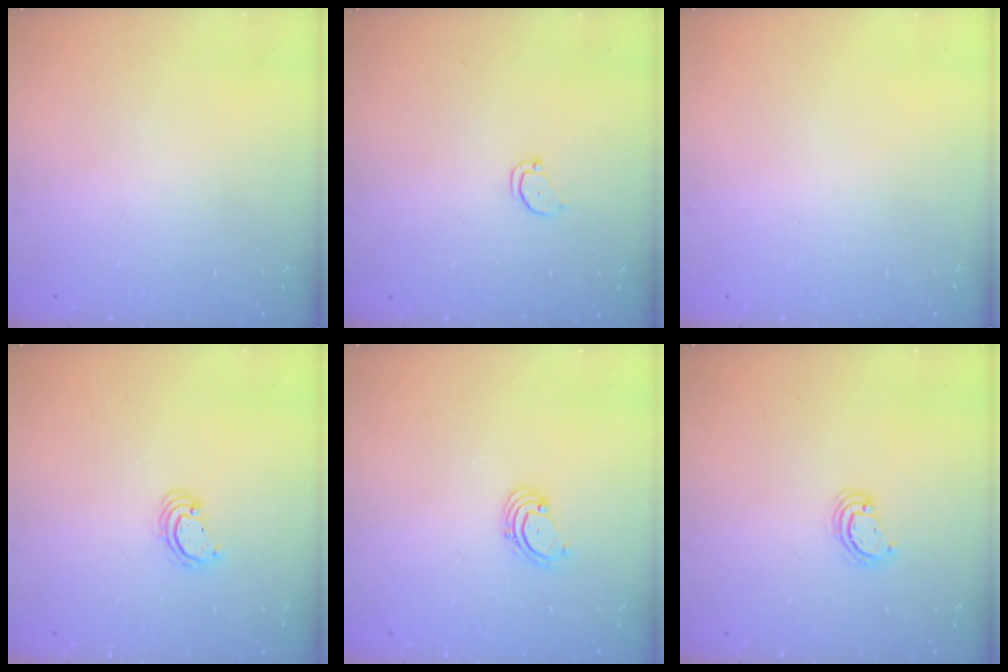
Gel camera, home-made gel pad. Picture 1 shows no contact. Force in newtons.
{"total": 2.2, "press": 2.2, "slide": 0.2}
{"total": 0.0}
{"total": 2.4, "press": 2.4, "slide": 0.1}
{"total": 1.8, "press": 1.7, "slide": 0.6}
{"total": 3.4, "press": 3.4, "slide": 0.4}